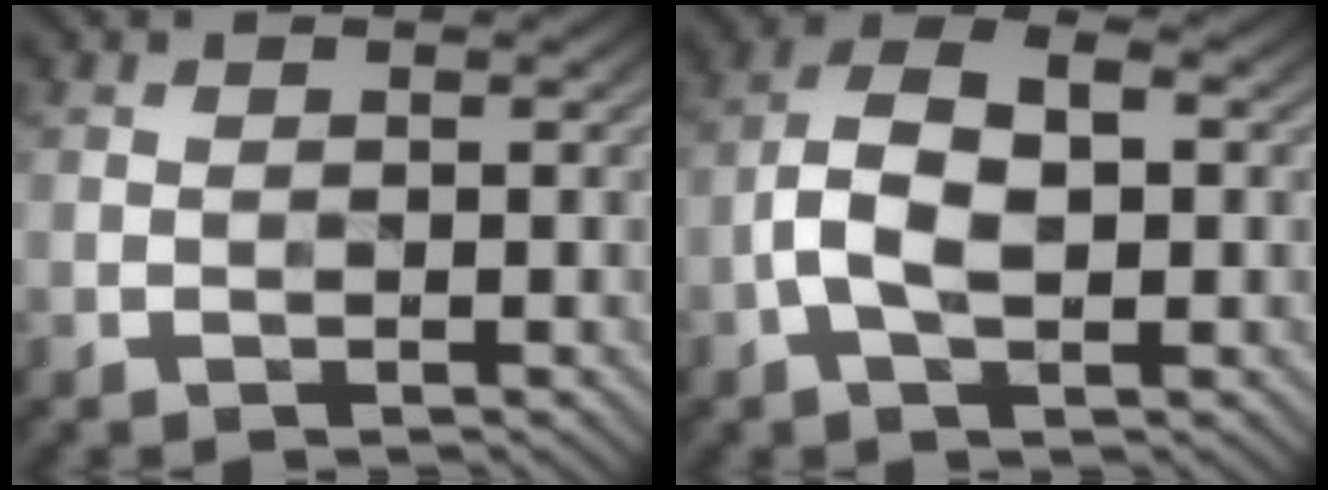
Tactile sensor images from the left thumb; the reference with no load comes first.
{"total": 7.8, "force": [-1.2, 4.1, 6.6], "torque": [-0.126, 0.019, -0.029]}